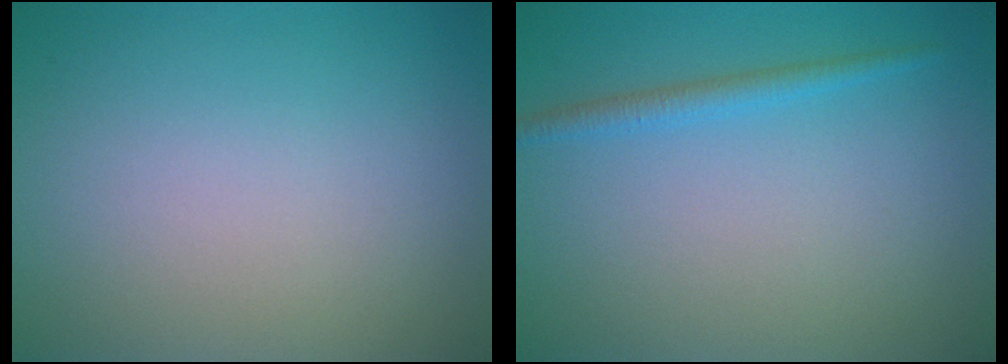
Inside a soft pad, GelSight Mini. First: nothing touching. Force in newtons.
{"total": 1.5, "press": 1.5, "slide": 0.1}